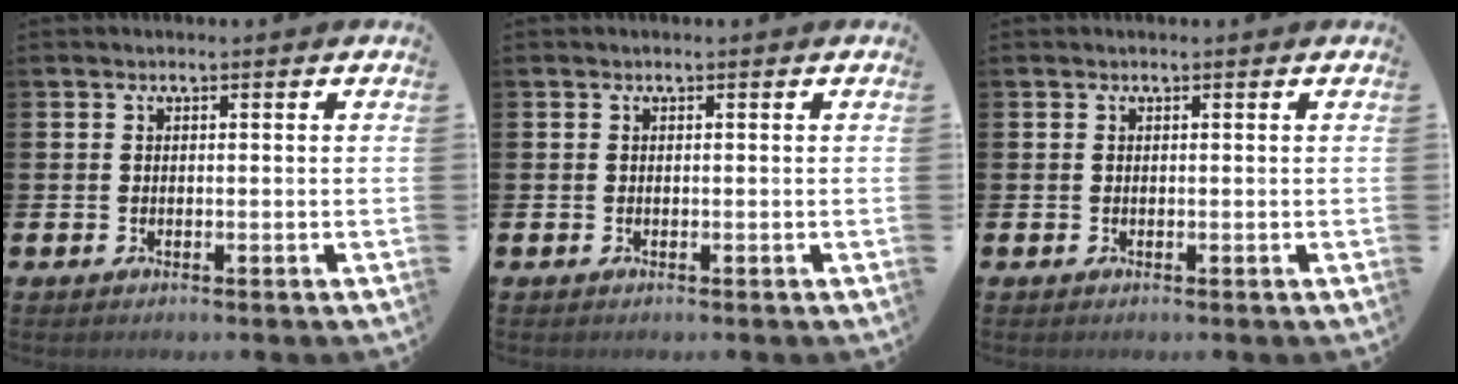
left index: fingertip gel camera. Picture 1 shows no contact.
{"total": 0.0}
{"total": 0.0}